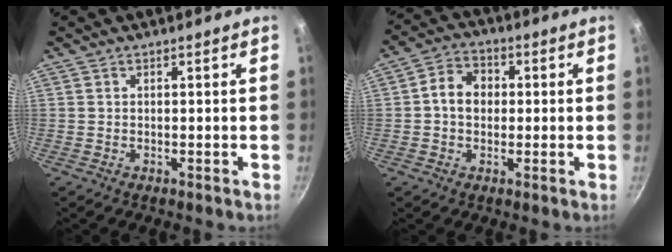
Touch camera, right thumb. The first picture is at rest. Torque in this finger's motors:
{"motor_torque": [-0.21, 0.34, -0.07, -0.03, 0.06]}